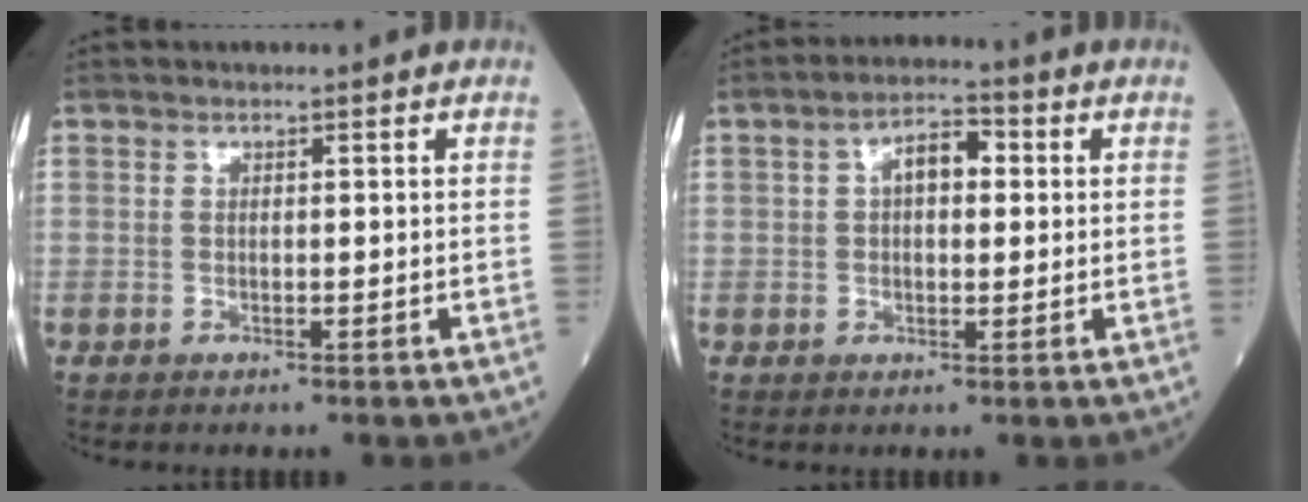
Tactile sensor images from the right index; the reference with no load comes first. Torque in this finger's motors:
{"motor_torque": [0.09, 0.01, 0.08, 0.03]}